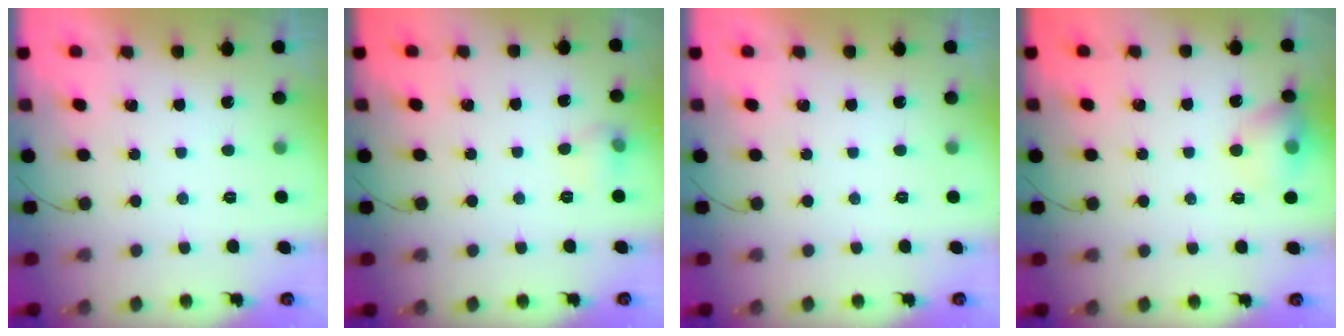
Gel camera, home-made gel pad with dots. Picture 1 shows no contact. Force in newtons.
{"total": 5.6, "press": 5.4, "slide": 1.5}
{"total": 0.0}
{"total": 9.1, "press": 9.0, "slide": 1.4}